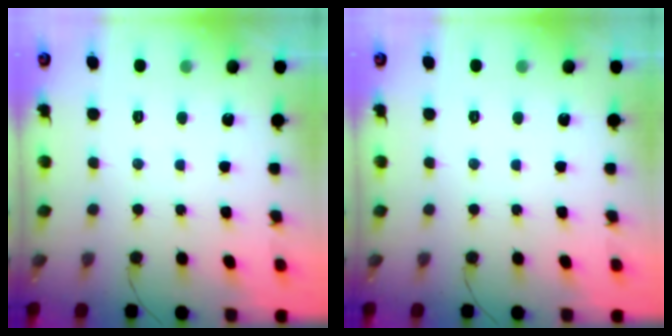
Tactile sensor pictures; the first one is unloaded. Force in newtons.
{"total": 0.0}